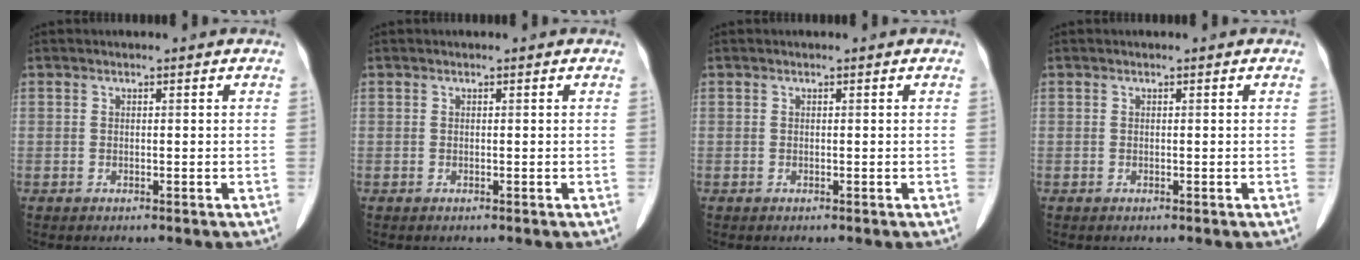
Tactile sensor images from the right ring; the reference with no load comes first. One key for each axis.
{"total": 0.0}
{"total": 0.0}
{"total": 0.0}